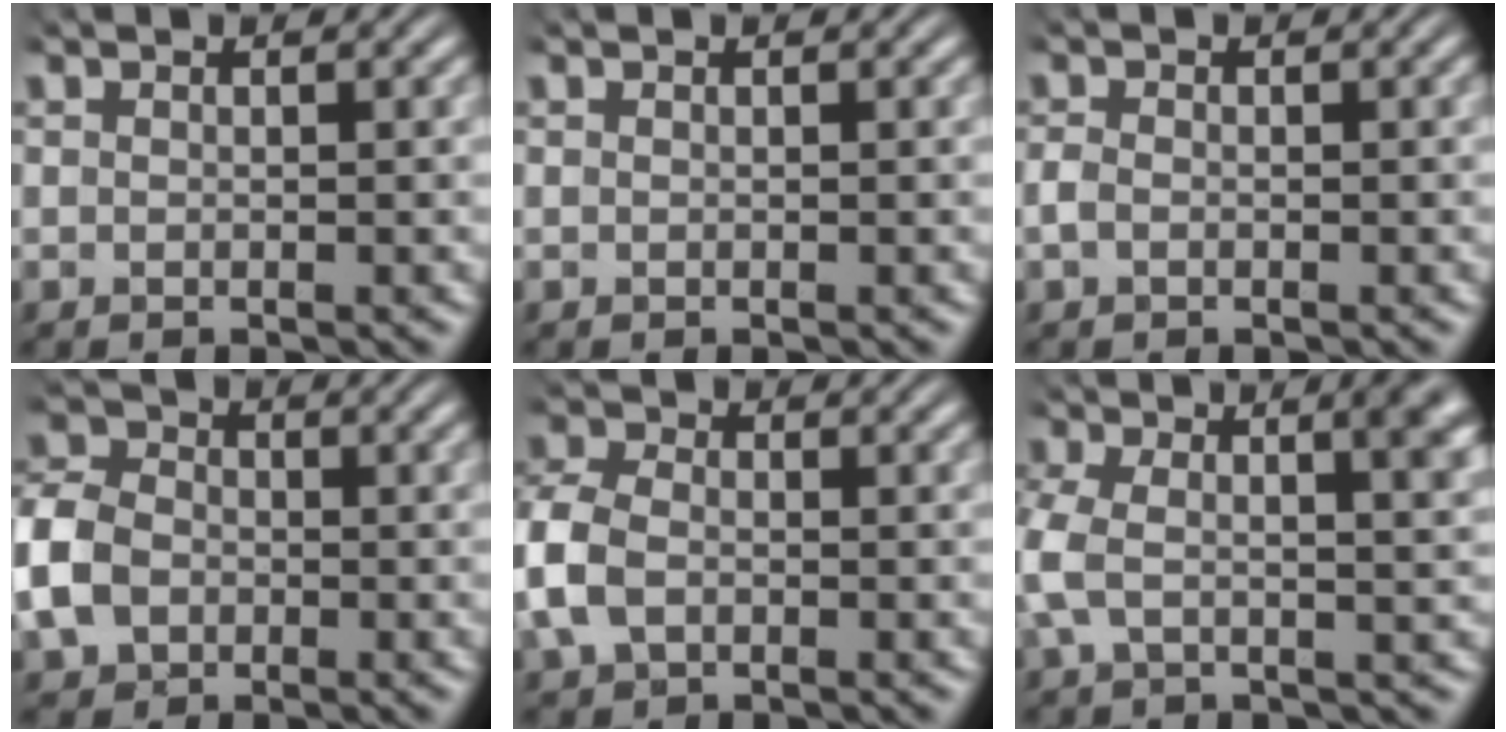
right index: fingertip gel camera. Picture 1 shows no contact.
{"total": 0.0}
{"total": 0.8, "force": [-0.5, 0.4, 0.5], "torque": [-0.012, 0.000, -0.007]}
{"total": 5.0, "force": [-0.7, 4.4, 2.4], "torque": [-0.061, -0.010, -0.012]}
{"total": 3.9, "force": [-0.5, 3.2, 2.1], "torque": [-0.070, -0.013, -0.001]}
{"total": 6.0, "force": [1.2, 2.6, 5.3], "torque": [-0.094, 0.002, 0.022]}